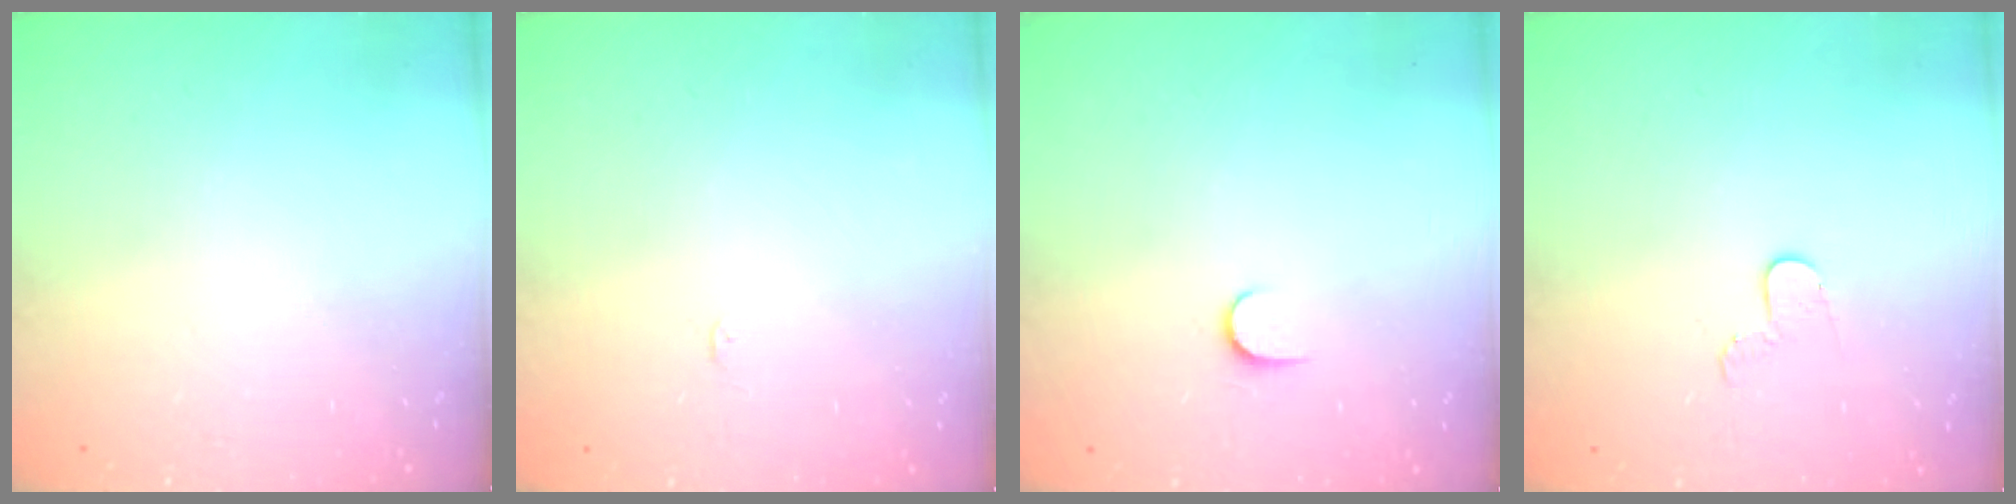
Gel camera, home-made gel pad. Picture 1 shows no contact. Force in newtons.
{"total": 2.4, "press": 2.4, "slide": 0.3}
{"total": 3.9, "press": 3.9, "slide": 0.5}
{"total": 4.9, "press": 4.8, "slide": 0.4}